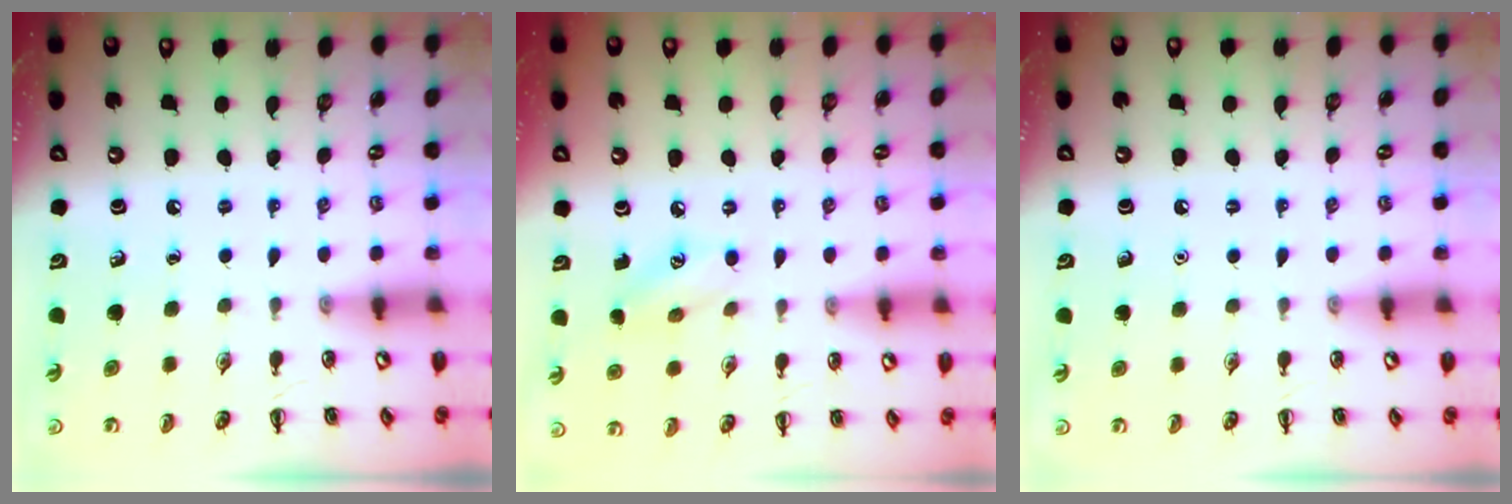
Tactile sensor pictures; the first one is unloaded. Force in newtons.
{"total": 7.0, "press": 6.8, "slide": 1.6}
{"total": 1.6, "press": 1.6, "slide": 0.1}